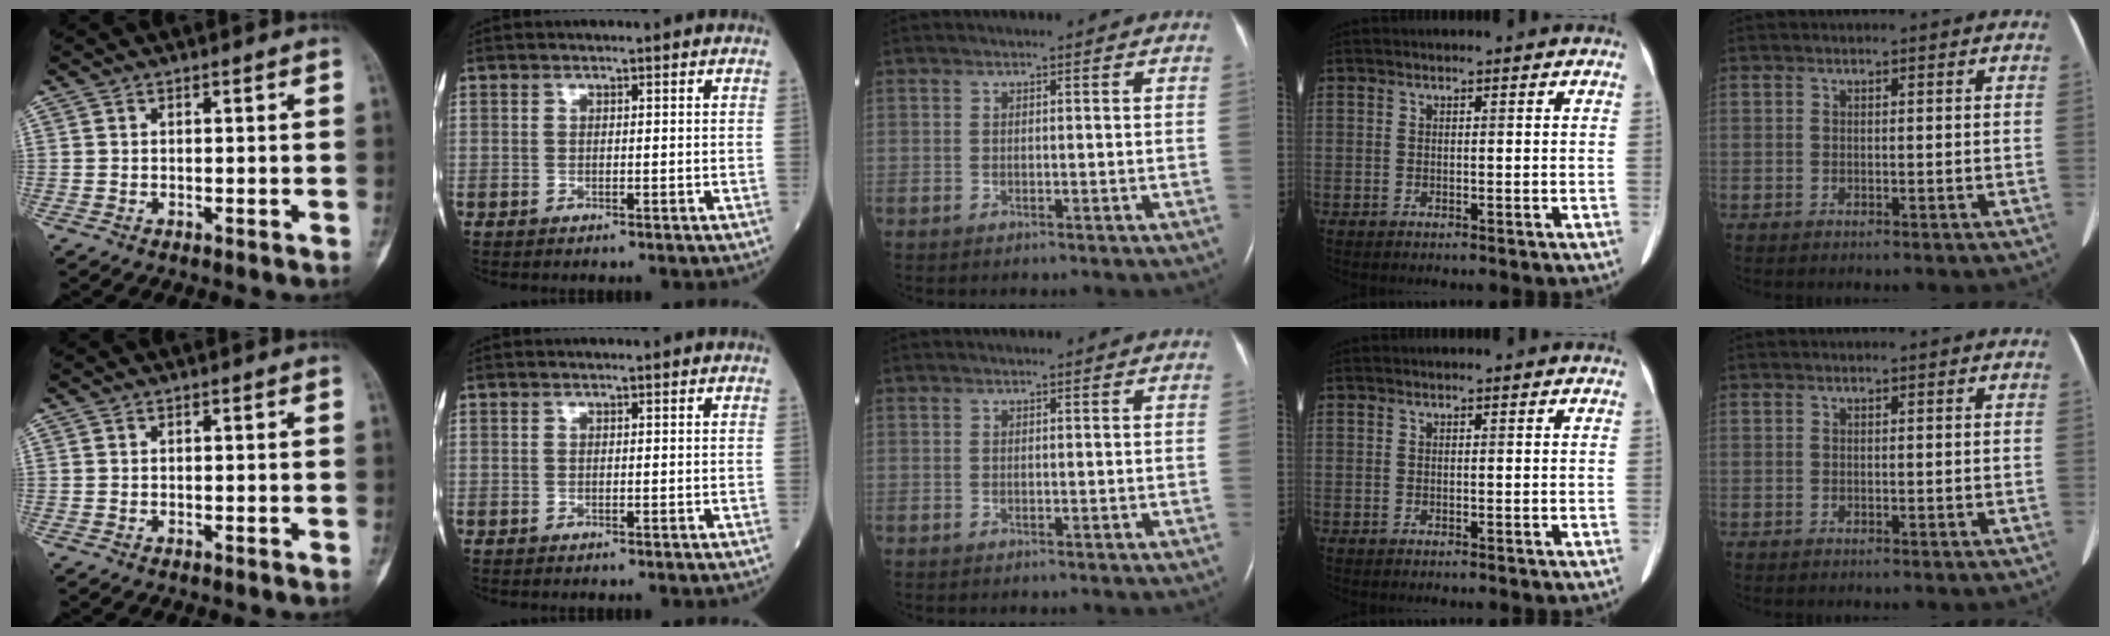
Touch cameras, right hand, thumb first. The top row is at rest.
{}